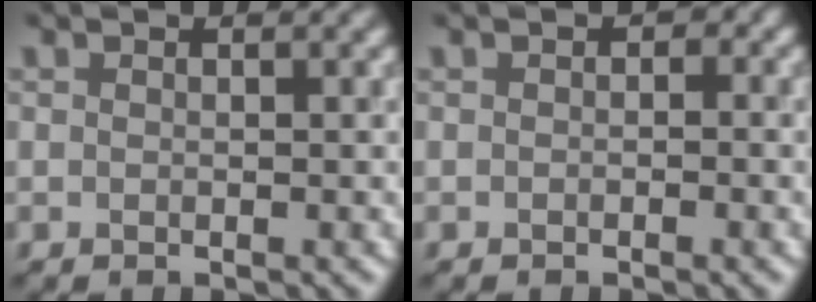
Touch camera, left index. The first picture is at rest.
{"total": 0.8, "force": [-0.2, 0.6, 0.5], "torque": [-0.008, -0.001, -0.006]}